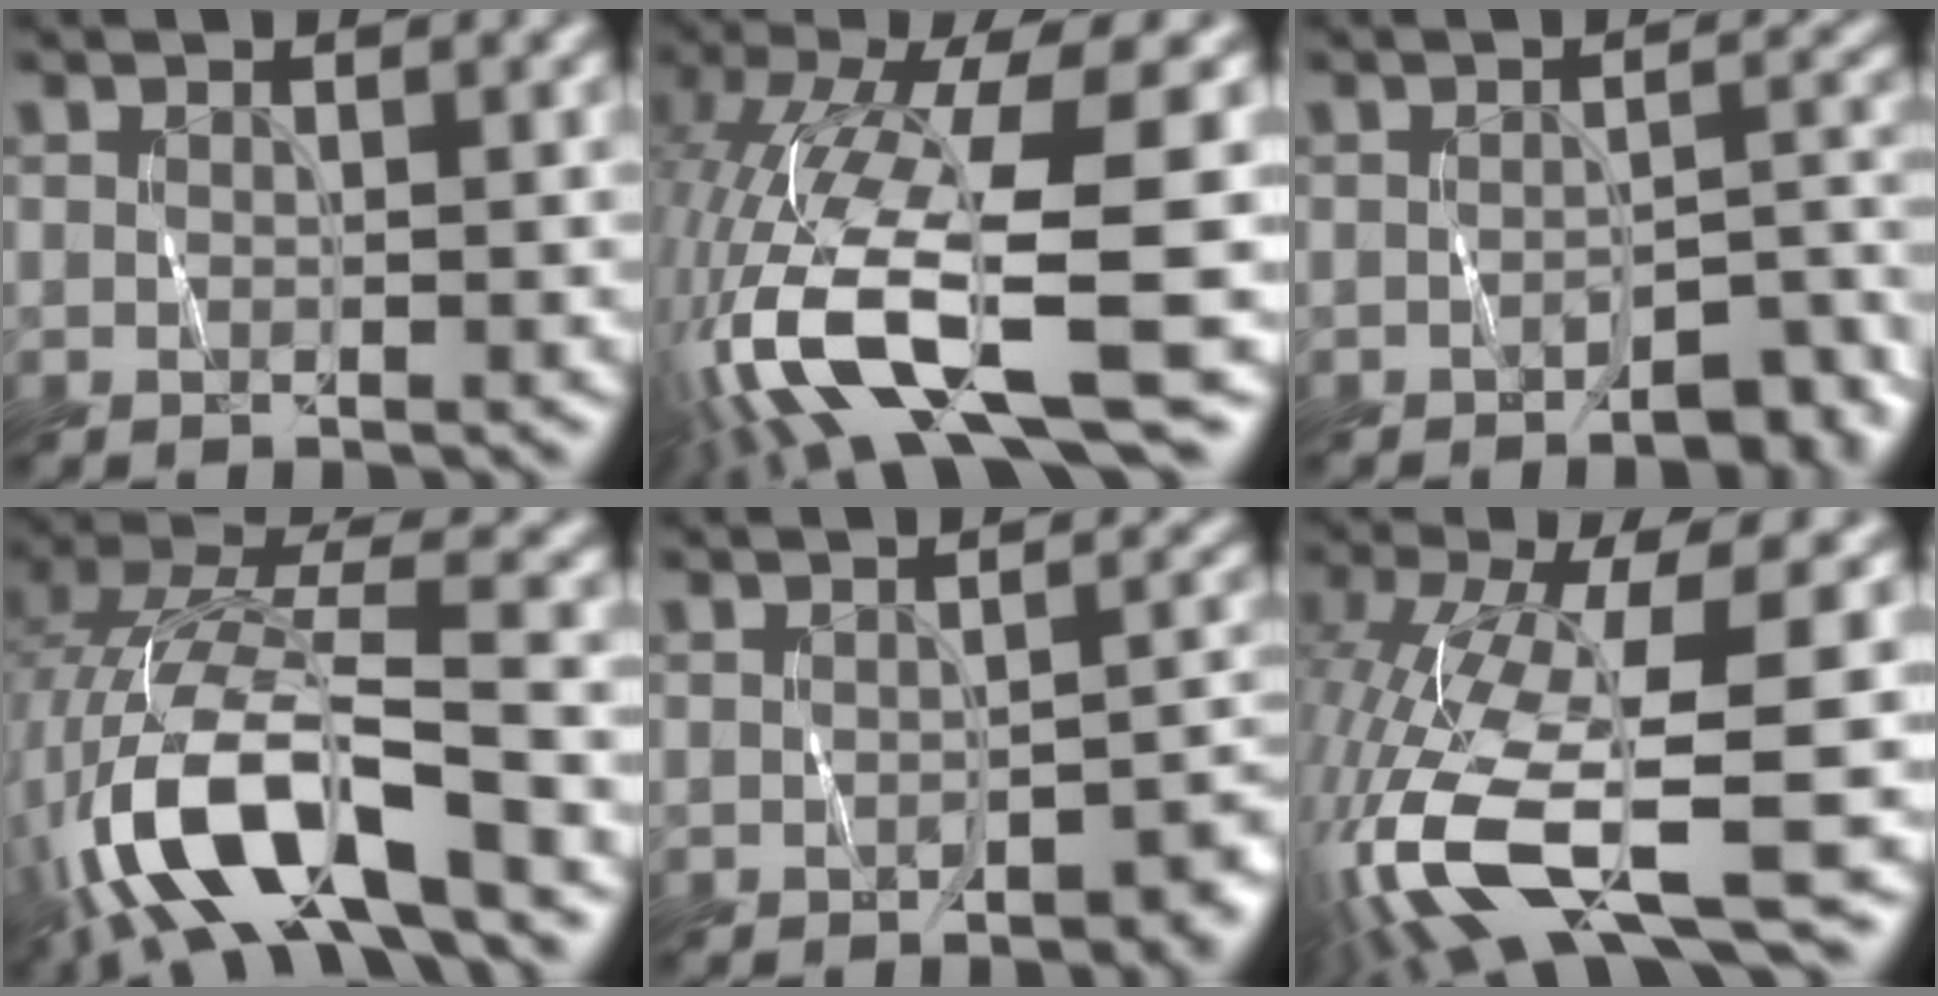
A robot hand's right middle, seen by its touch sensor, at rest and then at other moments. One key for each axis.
{"total": 13.1, "fx": -5.3, "fy": 2.6, "fz": 11.7, "tx": -0.252, "ty": -0.006, "tz": -0.084}
{"total": 3.6, "fx": -3.0, "fy": 1.2, "fz": 1.6, "tx": -0.012, "ty": 0.008, "tz": -0.044}
{"total": 11.2, "fx": -5.4, "fy": 3.5, "fz": 9.2, "tx": -0.204, "ty": 0.006, "tz": -0.104}
{"total": 2.8, "fx": -1.7, "fy": 1.5, "fz": 1.6, "tx": -0.011, "ty": 0.001, "tz": -0.026}
{"total": 12.6, "fx": -5.0, "fy": 3.0, "fz": 11.2, "tx": -0.252, "ty": -0.018, "tz": -0.082}